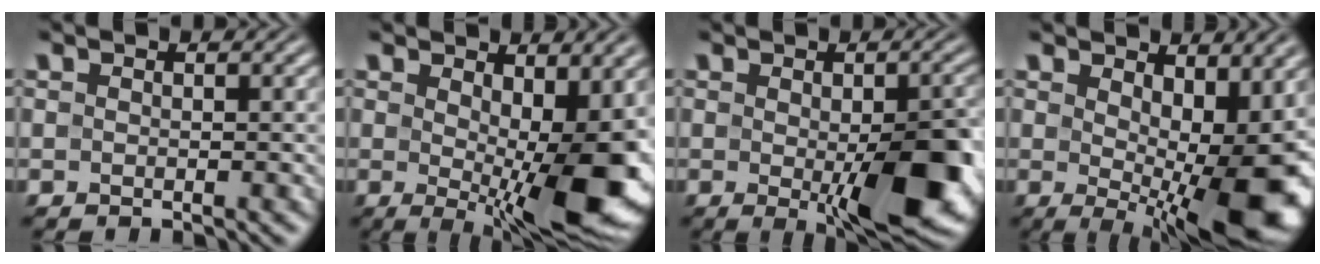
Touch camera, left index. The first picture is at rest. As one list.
[{"total": 11.2, "force": [-0.3, 4.0, 10.4], "torque": [-0.152, -0.018, 0.003]}, {"total": 10.2, "force": [-2.4, 3.7, 9.2], "torque": [-0.132, -0.024, -0.025]}, {"total": 11.9, "force": [0.0, 4.9, 10.9], "torque": [-0.144, -0.012, 0.010]}]